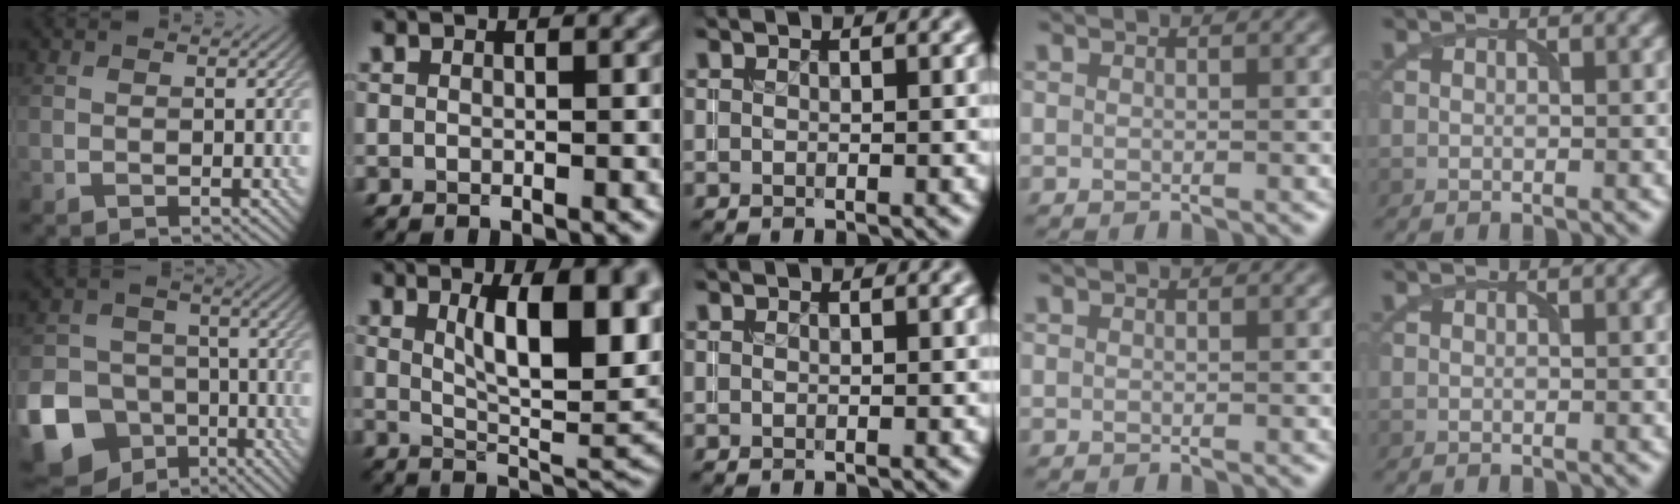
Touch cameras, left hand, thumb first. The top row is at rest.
{"thumb": {"total": 17.5, "force": [-8.7, 14.1, 5.7], "torque": [-0.171, -0.071, -0.154]}, "index": {"total": 10.7, "force": [3.0, 3.7, 9.6], "torque": [-0.128, -0.003, 0.052]}}